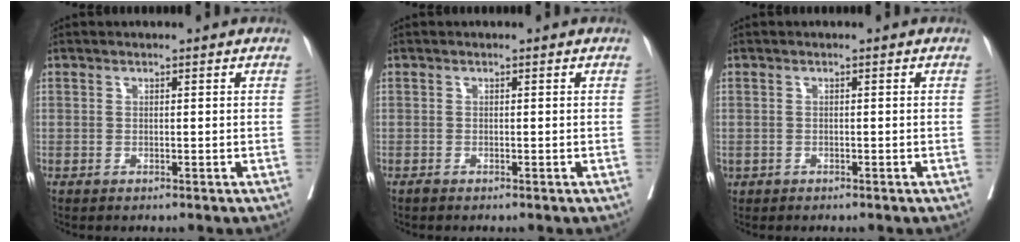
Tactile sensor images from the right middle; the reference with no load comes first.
{"total": 0.0}
{"total": 0.6, "force": [-0.4, 0.5, 0.1], "torque": [-0.007, 0.003, -0.005]}